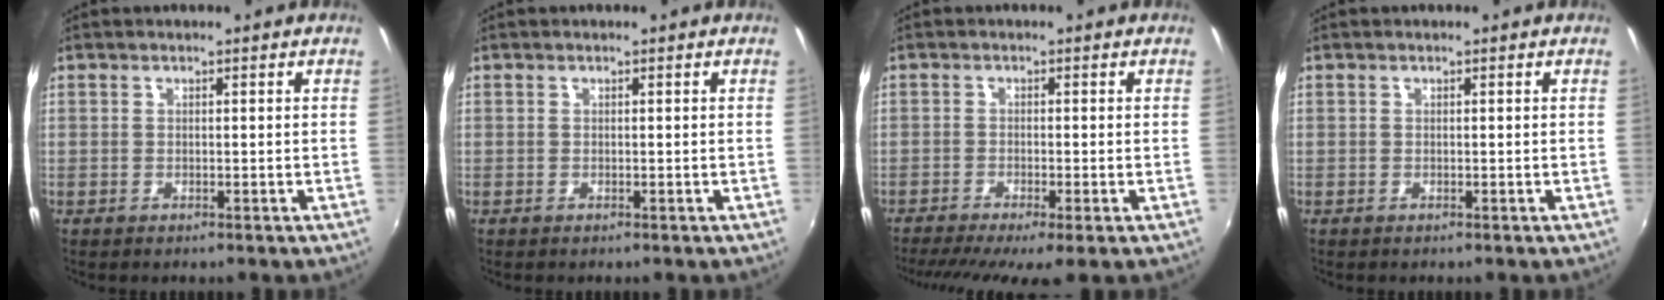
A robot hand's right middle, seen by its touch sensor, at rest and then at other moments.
{"total": 0.0}
{"total": 7.5, "force": [-5.5, 0.3, 5.2], "torque": [-0.109, -0.032, -0.088]}
{"total": 0.0}